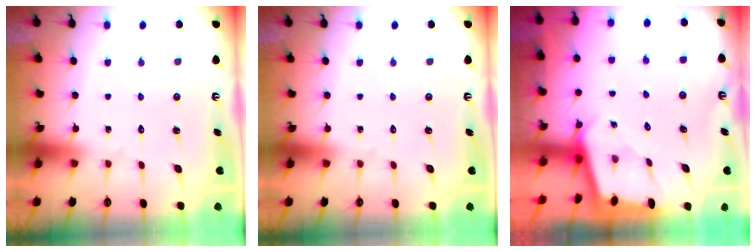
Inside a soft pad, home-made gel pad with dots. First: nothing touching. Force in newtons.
{"total": 0.0}
{"total": 1.7, "press": 1.7, "slide": 0.2}